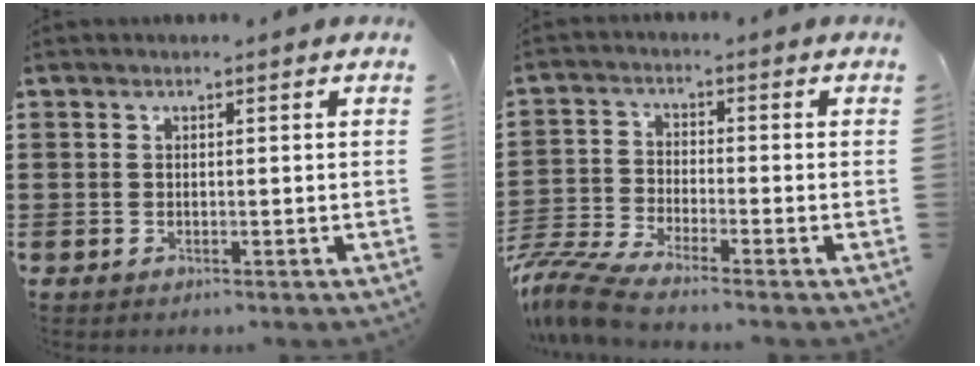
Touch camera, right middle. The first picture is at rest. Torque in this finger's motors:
{"motor_torque": [1.40, -0.73, 0.22, 0.06]}